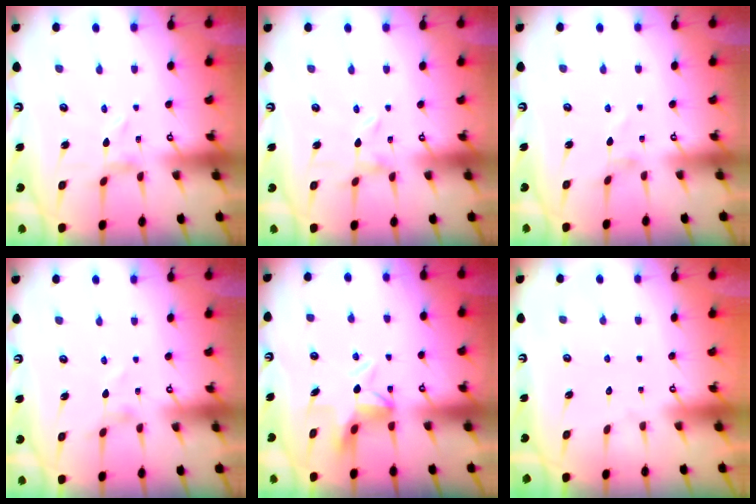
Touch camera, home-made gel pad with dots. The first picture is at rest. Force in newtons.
{"total": 0.0}
{"total": 0.0}
{"total": 0.8, "press": 0.7, "slide": 0.2}
{"total": 5.9, "press": 5.9, "slide": 0.4}
{"total": 1.6, "press": 1.6, "slide": 0.2}